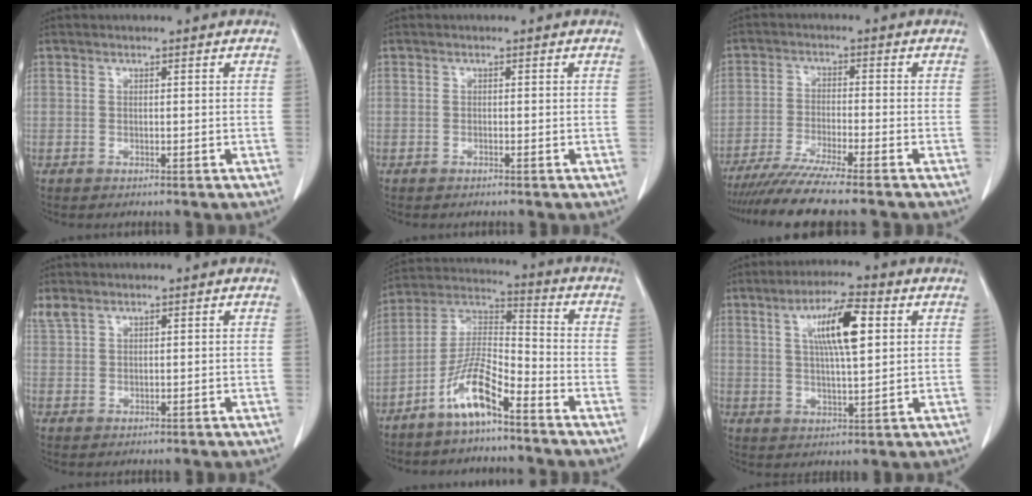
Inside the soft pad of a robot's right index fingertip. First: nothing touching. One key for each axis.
{"total": 0.0}
{"total": 10.5, "fx": -8.9, "fy": -0.8, "fz": 5.6, "tx": -0.079, "ty": -0.030, "tz": -0.144}
{"total": 2.3, "fx": 1.8, "fy": 0.8, "fz": 1.0, "tx": -0.034, "ty": 0.020, "tz": 0.048}
{"total": 9.7, "fx": -6.4, "fy": 1.5, "fz": 7.2, "tx": -0.154, "ty": 0.001, "tz": -0.128}
{"total": 9.4, "fx": 3.0, "fy": 1.6, "fz": 8.8, "tx": -0.155, "ty": 0.010, "tz": 0.053}